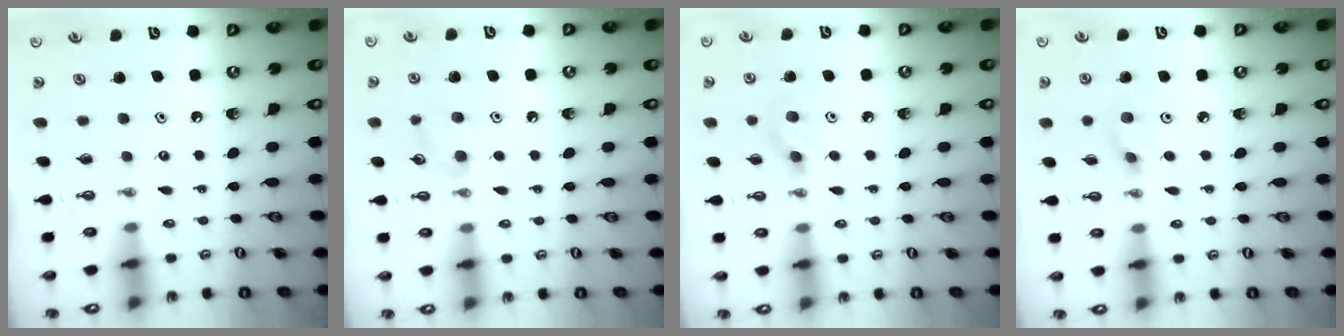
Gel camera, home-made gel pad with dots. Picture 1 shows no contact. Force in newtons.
{"total": 5.3, "press": 5.1, "slide": 1.3}
{"total": 5.7, "press": 5.4, "slide": 1.7}
{"total": 4.2, "press": 4.1, "slide": 0.9}